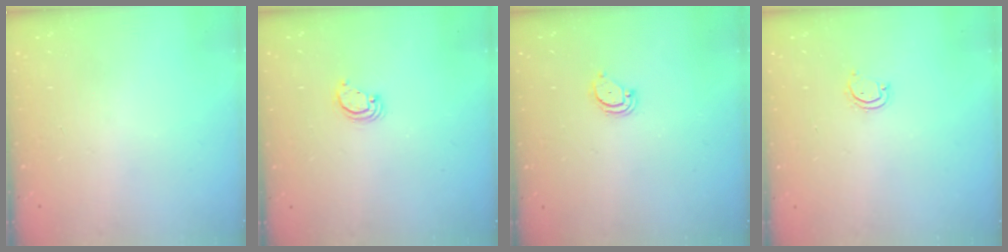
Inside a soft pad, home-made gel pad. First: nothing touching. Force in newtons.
{"total": 2.9, "press": 2.9, "slide": 0.1}
{"total": 2.4, "press": 2.4, "slide": 0.2}
{"total": 3.3, "press": 3.3, "slide": 0.2}